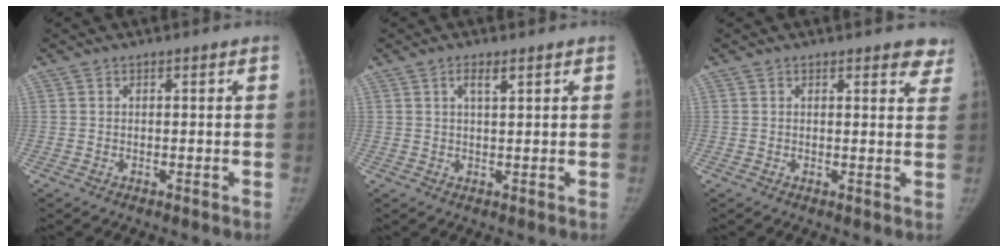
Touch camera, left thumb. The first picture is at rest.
{"total": 2.5, "force": [1.4, 0.7, 1.9], "torque": [-0.036, -0.004, 0.025]}
{"total": 4.2, "force": [3.4, 1.7, 1.7], "torque": [0.012, -0.016, 0.027]}